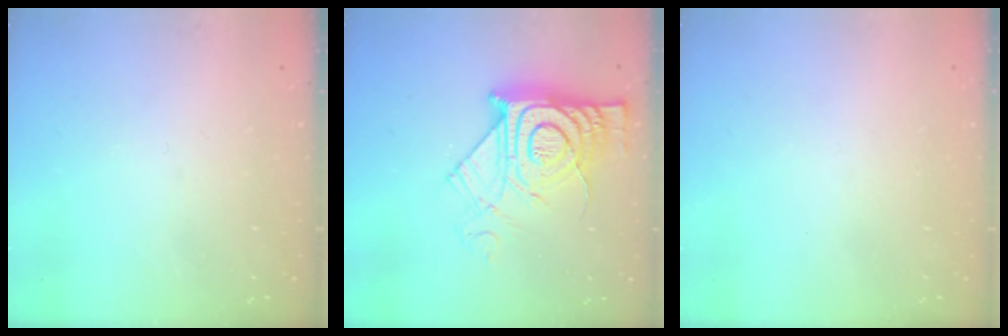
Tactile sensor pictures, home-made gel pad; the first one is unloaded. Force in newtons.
{"total": 15.8, "press": 15.8, "slide": 1.2}
{"total": 1.7, "press": 1.7, "slide": 0.1}